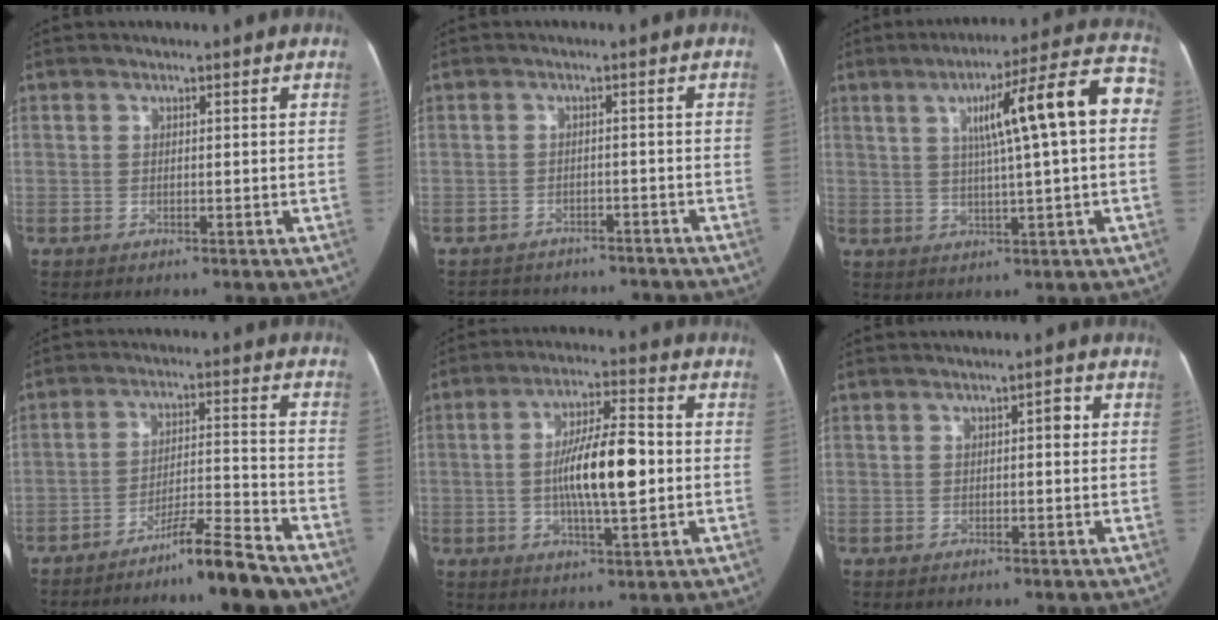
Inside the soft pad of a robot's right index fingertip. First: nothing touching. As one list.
[{"total": 9.1, "force": [-8.1, 4.0, 1.0], "torque": [-0.012, 0.017, -0.099]}, {"total": 14.7, "force": [2.7, 1.1, 14.4], "torque": [-0.201, 0.036, 0.035]}, {"total": 9.2, "force": [-7.5, -0.7, 5.3], "torque": [-0.076, -0.003, -0.129]}, {"total": 11.8, "force": [-0.5, 2.2, 11.6], "torque": [-0.211, 0.011, -0.009]}, {"total": 1.8, "force": [0.3, 0.8, 1.6], "torque": [-0.020, 0.016, 0.004]}]